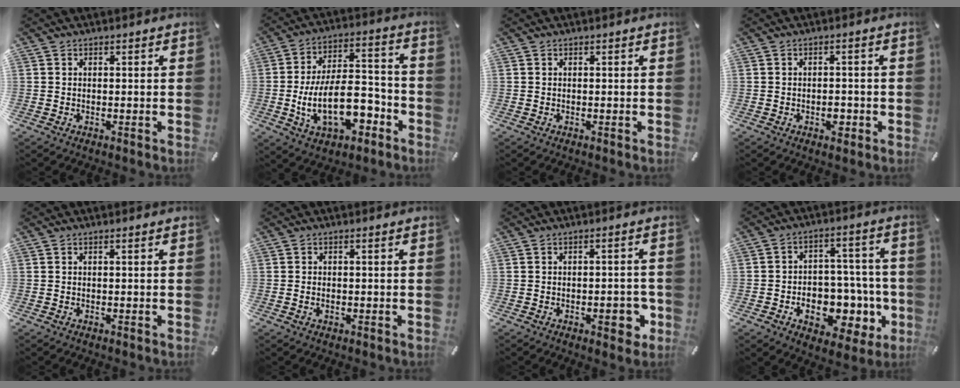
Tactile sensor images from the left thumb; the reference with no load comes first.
{"total": 18.2, "force": [-5.5, 10.0, 14.2], "torque": [-0.237, 0.023, -0.088]}
{"total": 0.0}
{"total": 3.1, "force": [-1.1, 1.8, 2.3], "torque": [-0.039, 0.005, -0.018]}
{"total": 0.0}
{"total": 1.0, "force": [-0.3, 0.6, 0.7], "torque": [-0.014, 0.003, -0.006]}
{"total": 5.7, "force": [-2.0, 2.5, 4.8], "torque": [-0.056, 0.004, -0.030]}
{"total": 12.0, "force": [-4.0, 8.5, 7.5], "torque": [-0.088, 0.020, -0.056]}